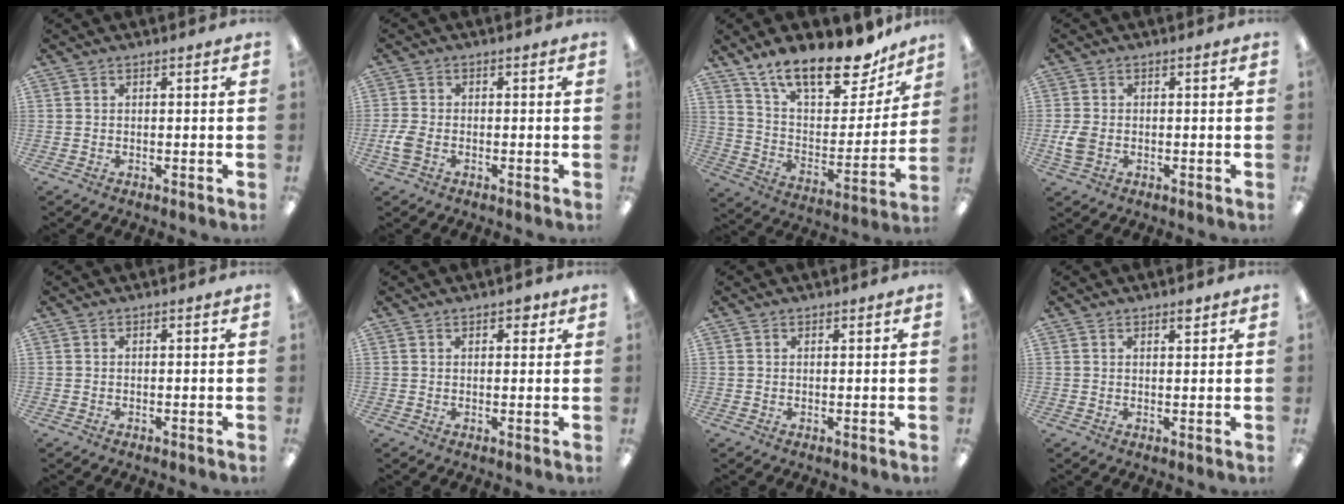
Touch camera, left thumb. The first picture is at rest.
{"total": 3.9, "force": [-1.4, 2.4, 2.8], "torque": [-0.065, 0.001, -0.028]}
{"total": 20.7, "force": [16.1, 7.5, 10.7], "torque": [-0.171, -0.107, 0.280]}
{"total": 4.1, "force": [-0.9, 2.9, 2.9], "torque": [-0.068, -0.001, -0.019]}
{"total": 0.0}
{"total": 2.8, "force": [1.7, 1.5, 1.7], "torque": [-0.020, -0.002, 0.025]}
{"total": 0.6, "force": [0.5, 0.3, 0.1], "torque": [-0.003, 0.001, 0.010]}
{"total": 2.0, "force": [1.6, 0.7, 0.9], "torque": [-0.004, -0.007, 0.026]}